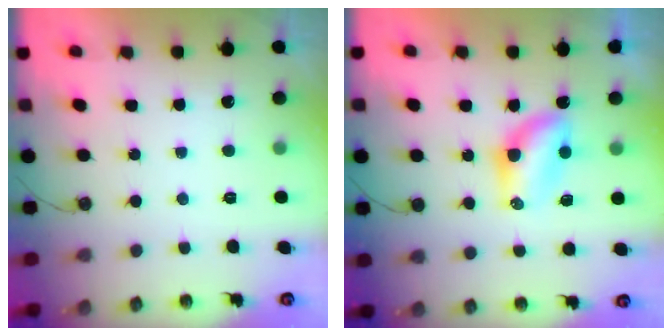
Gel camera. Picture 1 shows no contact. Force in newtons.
{"total": 8.2, "press": 7.3, "slide": 3.8}